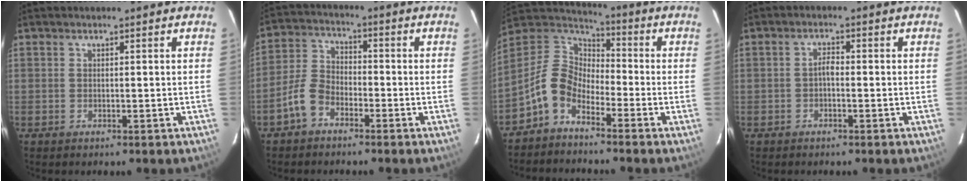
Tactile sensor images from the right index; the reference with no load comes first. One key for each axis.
{"total": 6.5, "fx": -4.0, "fy": 3.9, "fz": 3.3, "tx": -0.078, "ty": 0.018, "tz": -0.086}
{"total": 9.3, "fx": -5.5, "fy": 5.5, "fz": 5.2, "tx": -0.110, "ty": 0.025, "tz": -0.126}
{"total": 1.6, "fx": -0.7, "fy": 0.6, "fz": 1.2, "tx": -0.024, "ty": 0.008, "tz": -0.014}